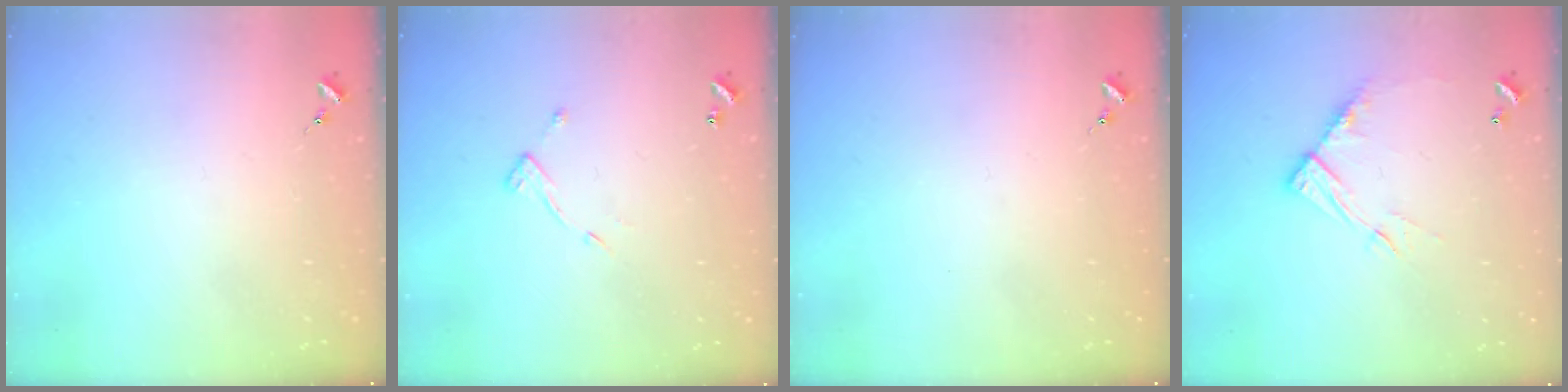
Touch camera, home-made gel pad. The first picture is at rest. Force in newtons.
{"total": 7.2, "press": 7.2, "slide": 0.5}
{"total": 0.0}
{"total": 11.5, "press": 11.5, "slide": 0.8}